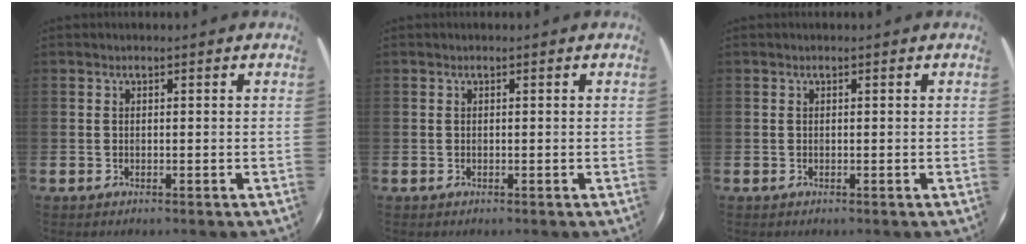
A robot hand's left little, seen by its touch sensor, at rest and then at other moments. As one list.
[{"total": 0.0}, {"total": 0.0}]